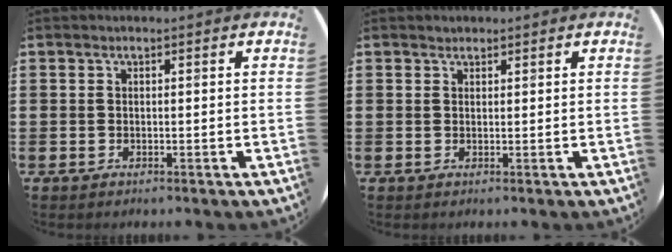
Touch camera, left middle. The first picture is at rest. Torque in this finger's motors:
{"motor_torque": [0.11, -0.07, -0.01, 0.00]}